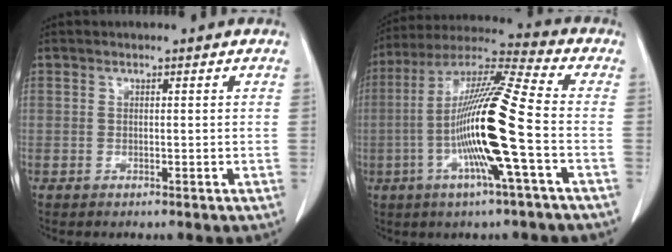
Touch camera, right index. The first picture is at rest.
{"total": 16.6, "force": [-3.7, -0.4, 16.2], "torque": [-0.315, -0.001, -0.081]}